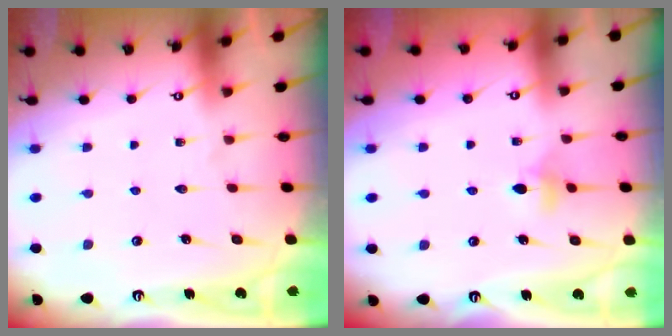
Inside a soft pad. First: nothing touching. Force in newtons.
{"total": 4.4, "press": 4.3, "slide": 0.8}